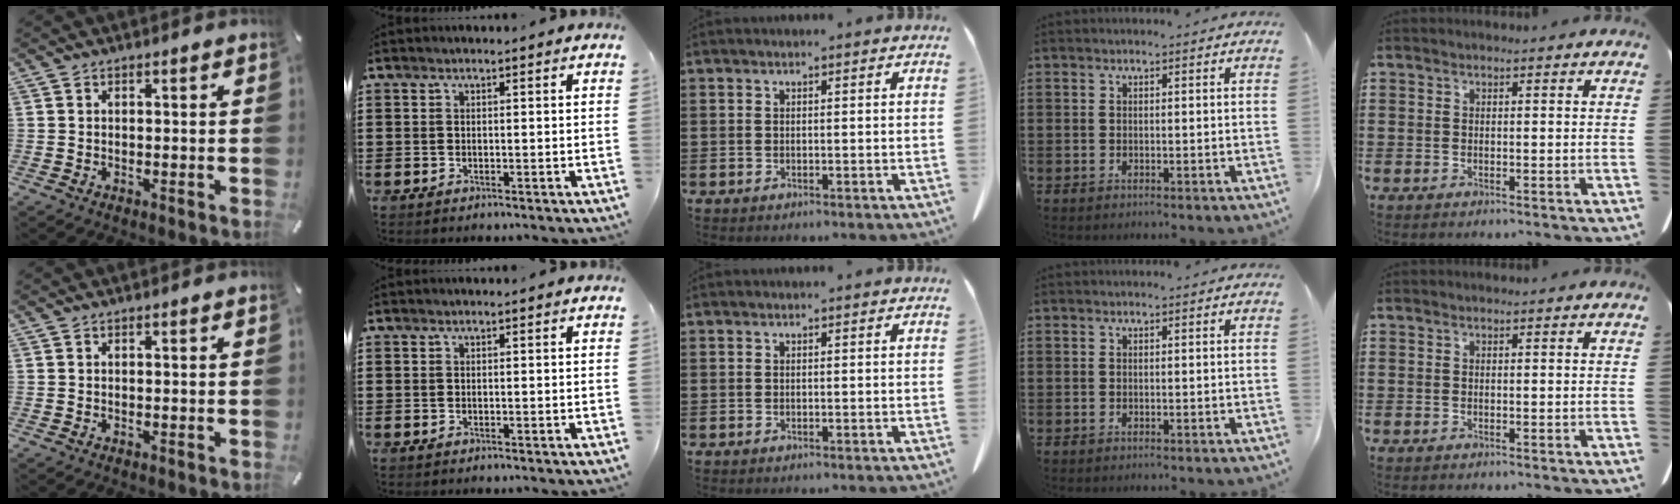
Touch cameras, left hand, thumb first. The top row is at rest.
{}